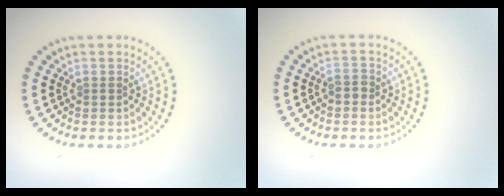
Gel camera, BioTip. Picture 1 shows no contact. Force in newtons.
{"total": 1.1, "press": 1.0, "slide": 0.3}